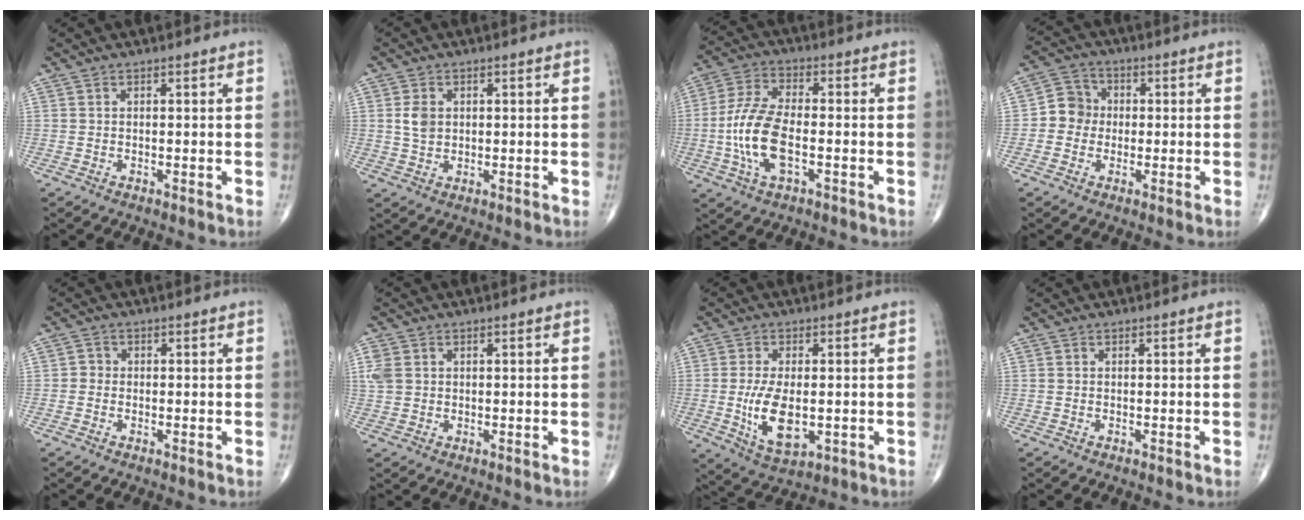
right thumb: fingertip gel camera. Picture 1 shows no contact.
{"total": 3.7, "force": [0.7, 2.7, 2.3], "torque": [-0.036, -0.002, 0.015]}
{"total": 12.0, "force": [-2.4, 5.3, 10.5], "torque": [-0.227, 0.016, -0.050]}
{"total": 5.9, "force": [-0.5, 5.5, 2.1], "torque": [-0.011, 0.017, -0.023]}
{"total": 1.5, "force": [-0.3, 1.4, 0.5], "torque": [0.002, 0.005, -0.010]}
{"total": 3.8, "force": [0.8, 3.0, 2.1], "torque": [-0.047, 0.006, 0.020]}
{"total": 9.9, "force": [-1.2, 4.9, 8.5], "torque": [-0.154, -0.016, -0.011]}
{"total": 0.0}